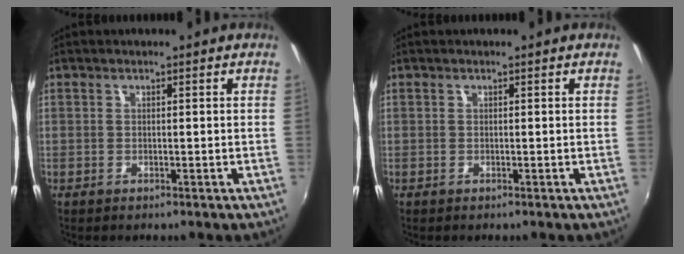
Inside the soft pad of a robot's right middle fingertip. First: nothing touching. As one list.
[{"total": 0.0}]